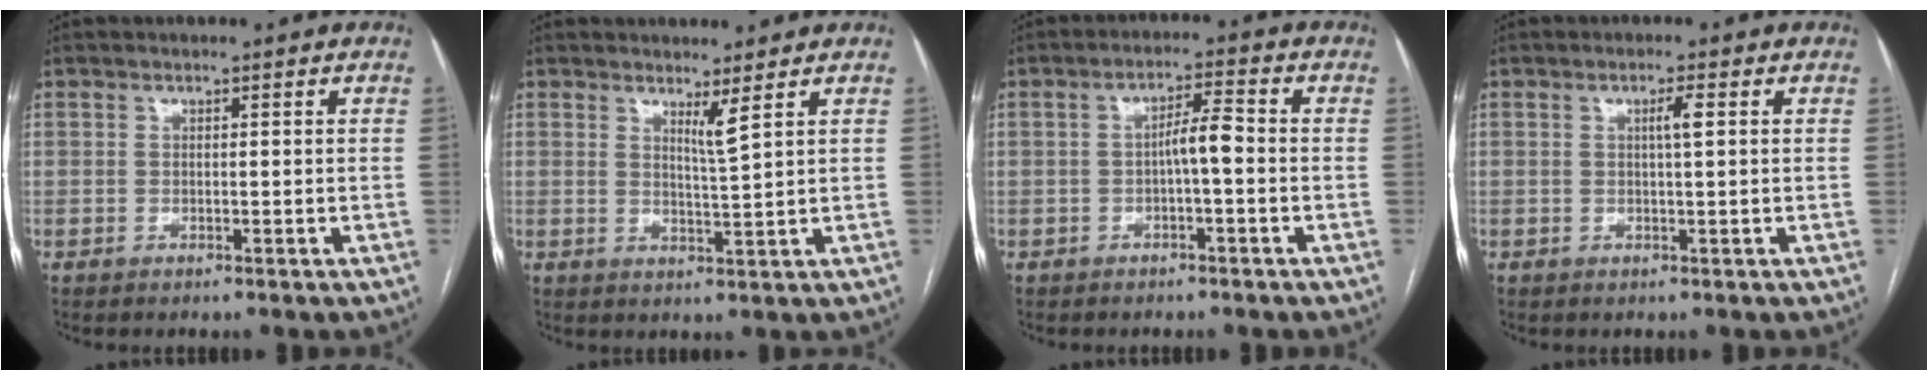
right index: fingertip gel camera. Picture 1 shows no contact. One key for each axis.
{"total": 2.6, "fx": 1.7, "fy": -0.8, "fz": 1.7, "tx": -0.032, "ty": -0.019, "tz": 0.034}
{"total": 4.0, "fx": -0.6, "fy": 0.6, "fz": 3.9, "tx": -0.061, "ty": 0.013, "tz": -0.008}
{"total": 2.1, "fx": 0.5, "fy": -0.2, "fz": 2.0, "tx": -0.036, "ty": 0.001, "tz": 0.008}